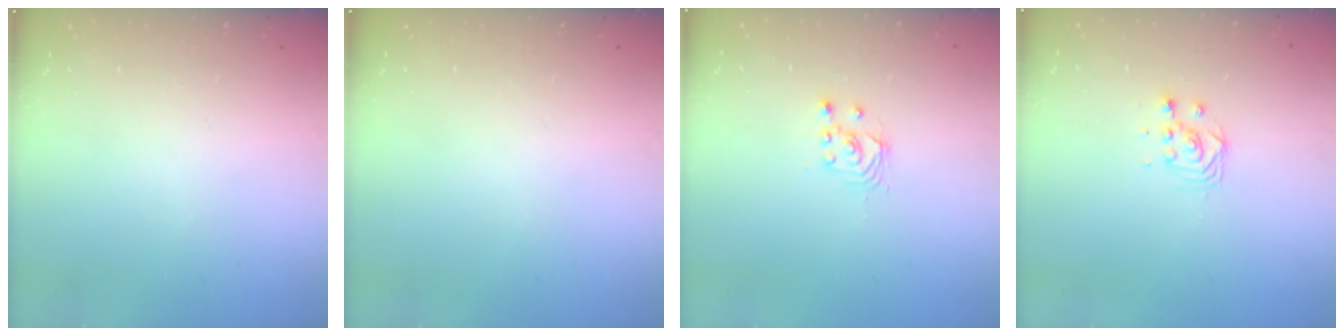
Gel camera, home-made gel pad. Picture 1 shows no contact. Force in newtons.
{"total": 0.0}
{"total": 2.5, "press": 2.5, "slide": 0.2}
{"total": 4.6, "press": 4.5, "slide": 0.2}